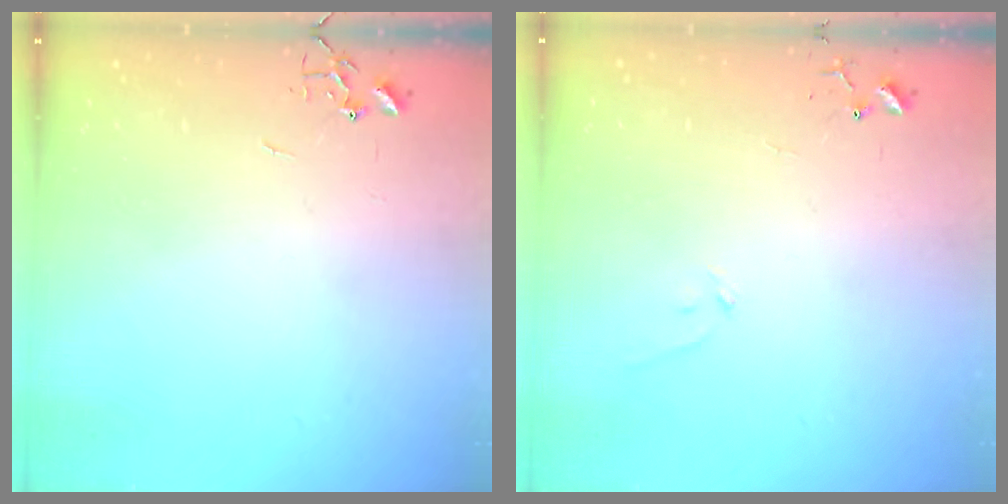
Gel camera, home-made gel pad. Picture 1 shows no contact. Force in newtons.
{"total": 6.6, "press": 6.5, "slide": 0.6}